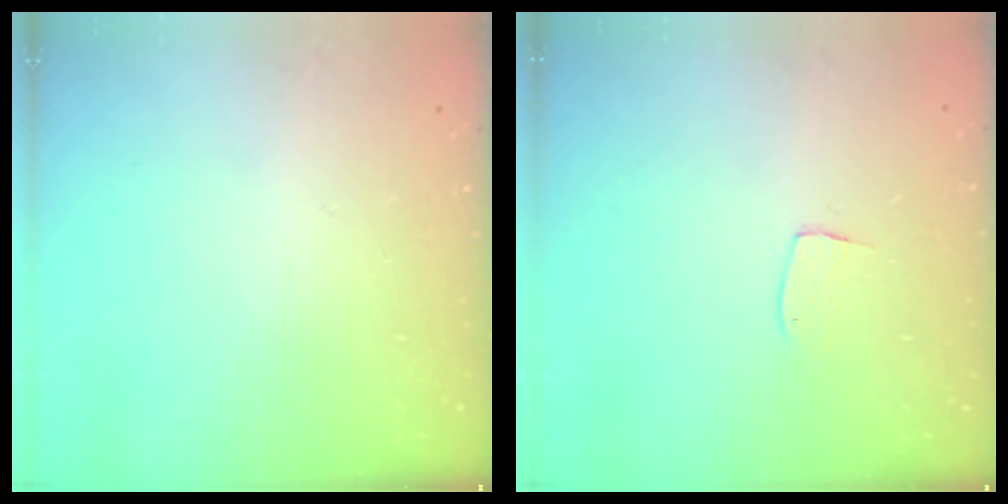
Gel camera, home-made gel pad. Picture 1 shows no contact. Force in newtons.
{"total": 5.2, "press": 5.2, "slide": 0.3}